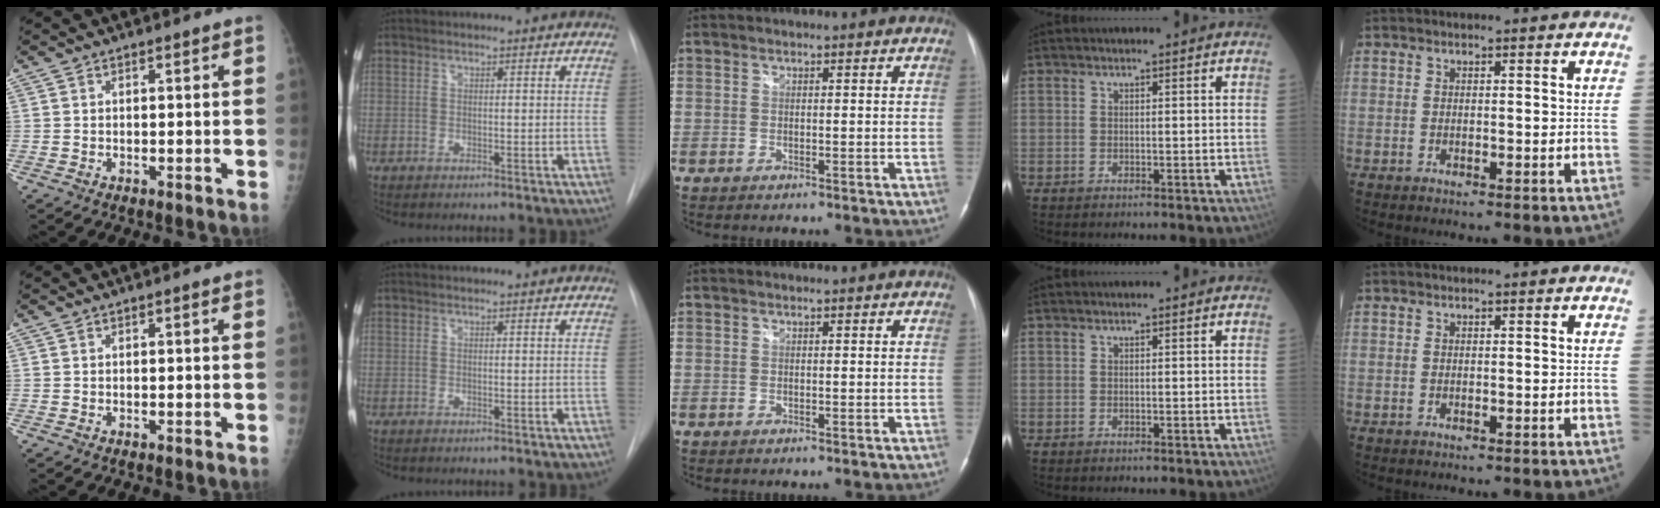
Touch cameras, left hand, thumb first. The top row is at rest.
{}